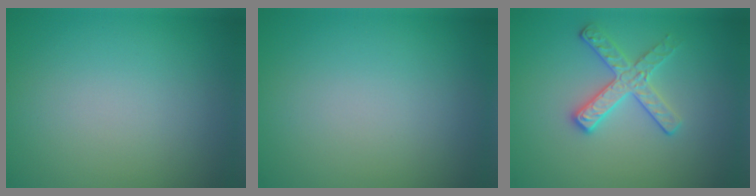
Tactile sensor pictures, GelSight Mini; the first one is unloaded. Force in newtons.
{"total": 0.0}
{"total": 2.8, "press": 2.7, "slide": 0.5}